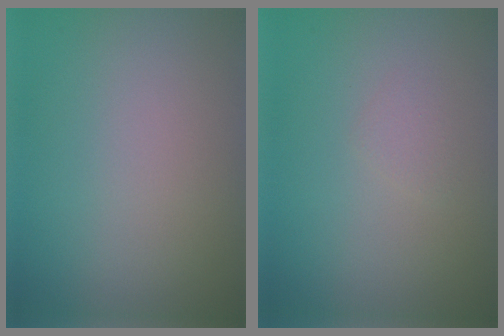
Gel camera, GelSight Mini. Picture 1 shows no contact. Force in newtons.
{"total": 0.8, "press": 0.8, "slide": 0.0}